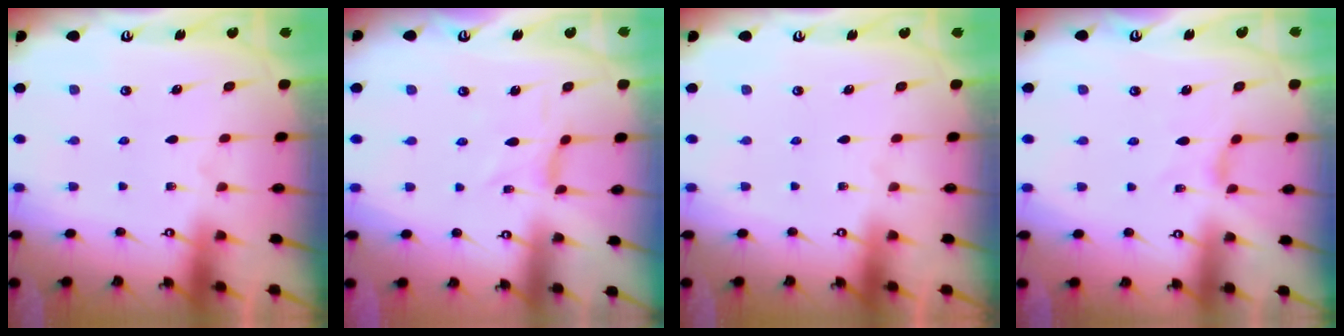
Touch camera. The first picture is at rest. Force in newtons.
{"total": 0.0}
{"total": 0.0}
{"total": 1.7, "press": 1.6, "slide": 0.4}